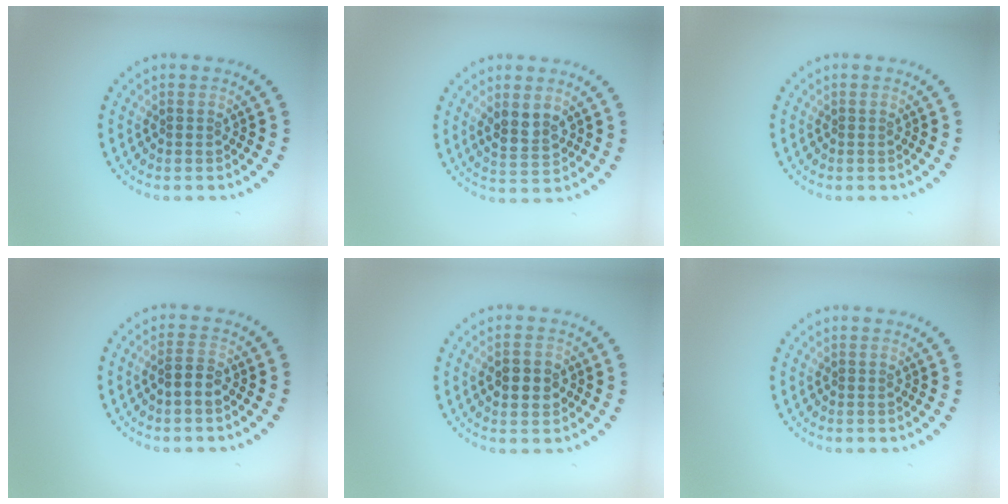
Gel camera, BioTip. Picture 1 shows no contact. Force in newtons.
{"total": 2.6, "press": 2.5, "slide": 0.7}
{"total": 0.0}
{"total": 1.9, "press": 1.7, "slide": 0.7}
{"total": 3.5, "press": 3.5, "slide": 0.2}
{"total": 0.0}